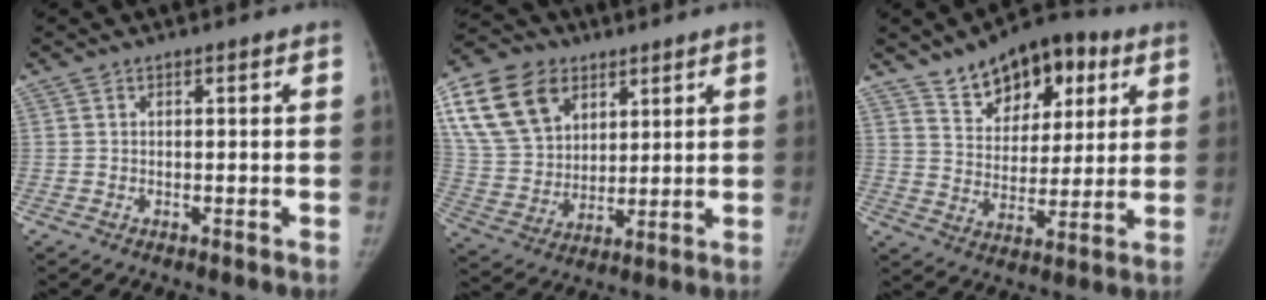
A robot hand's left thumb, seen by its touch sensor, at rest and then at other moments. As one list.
[{"total": 19.7, "force": [9.0, 13.9, 10.7], "torque": [-0.205, -0.007, 0.169]}, {"total": 15.7, "force": [8.9, 9.4, 9.0], "torque": [-0.085, -0.026, 0.143]}]